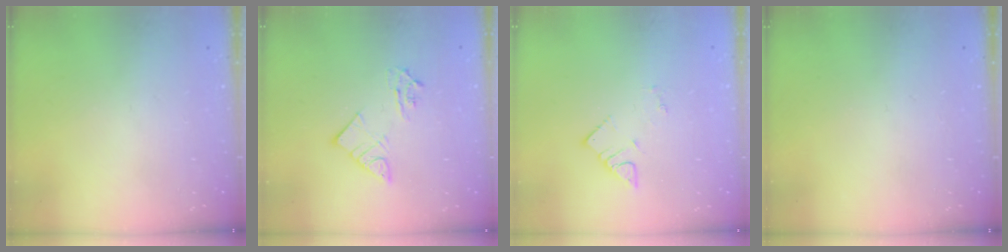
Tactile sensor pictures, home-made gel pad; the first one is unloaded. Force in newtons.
{"total": 7.6, "press": 7.5, "slide": 0.8}
{"total": 3.2, "press": 3.2, "slide": 0.1}
{"total": 0.0}